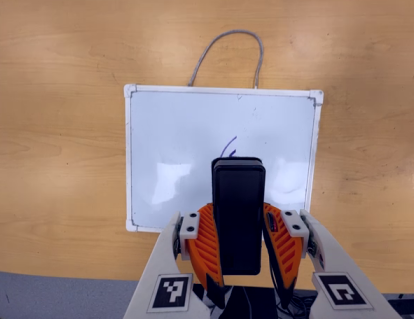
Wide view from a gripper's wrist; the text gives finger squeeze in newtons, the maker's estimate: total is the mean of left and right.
{"total": 7.7, "left": 5.9, "right": 9.4}